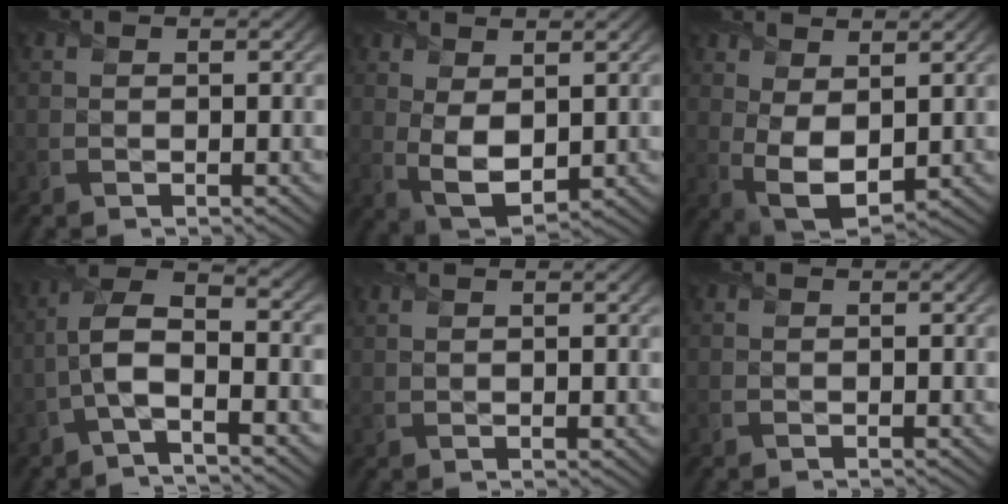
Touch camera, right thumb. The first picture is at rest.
{"total": 5.2, "force": [1.1, 2.9, 4.2], "torque": [-0.102, -0.004, 0.026]}
{"total": 6.2, "force": [1.6, 3.2, 5.0], "torque": [-0.116, -0.002, 0.035]}
{"total": 7.4, "force": [-2.8, 2.3, 6.5], "torque": [-0.130, 0.012, -0.071]}
{"total": 1.4, "force": [0.9, 0.2, 1.1], "torque": [-0.024, 0.003, 0.014]}
{"total": 0.0}